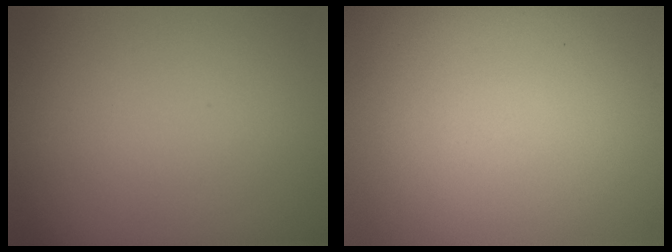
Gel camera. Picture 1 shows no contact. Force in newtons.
{"total": 0.0}